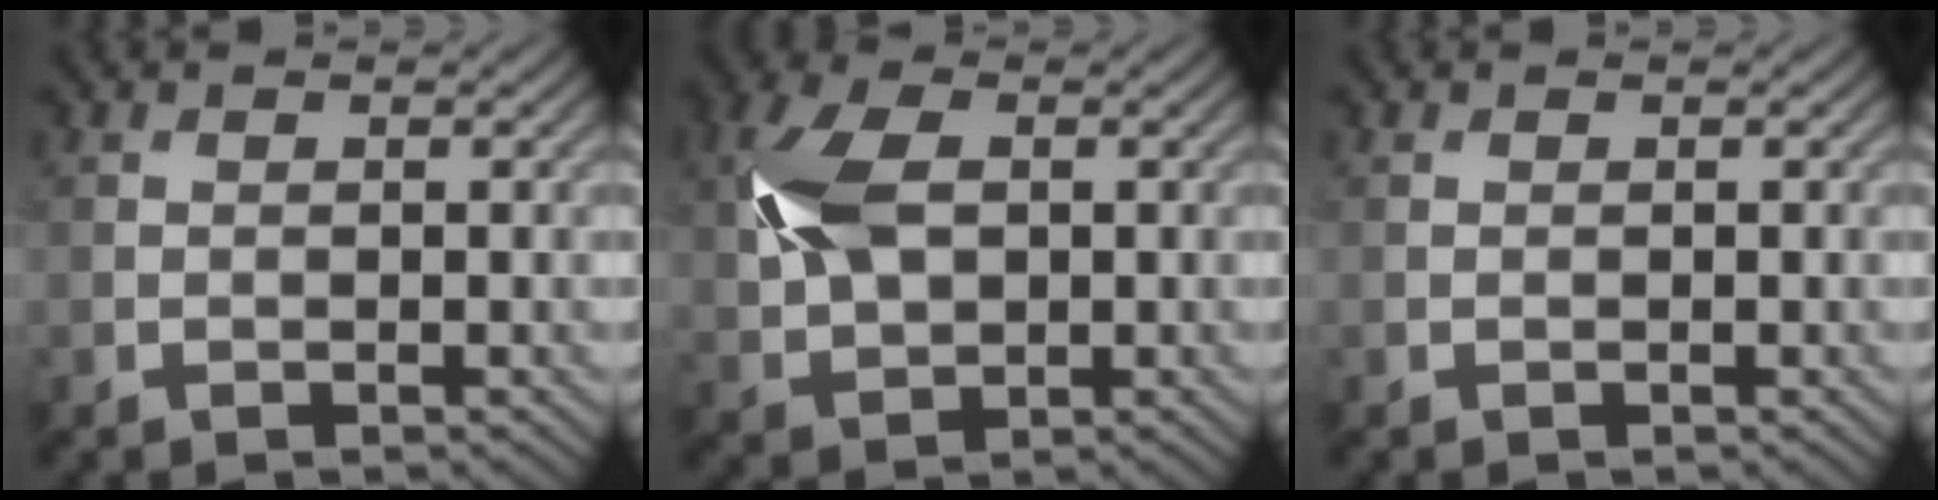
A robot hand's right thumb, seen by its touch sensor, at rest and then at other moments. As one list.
[{"total": 7.7, "force": [1.3, 4.7, 6.0], "torque": [-0.146, 0.014, 0.018]}, {"total": 0.0}]